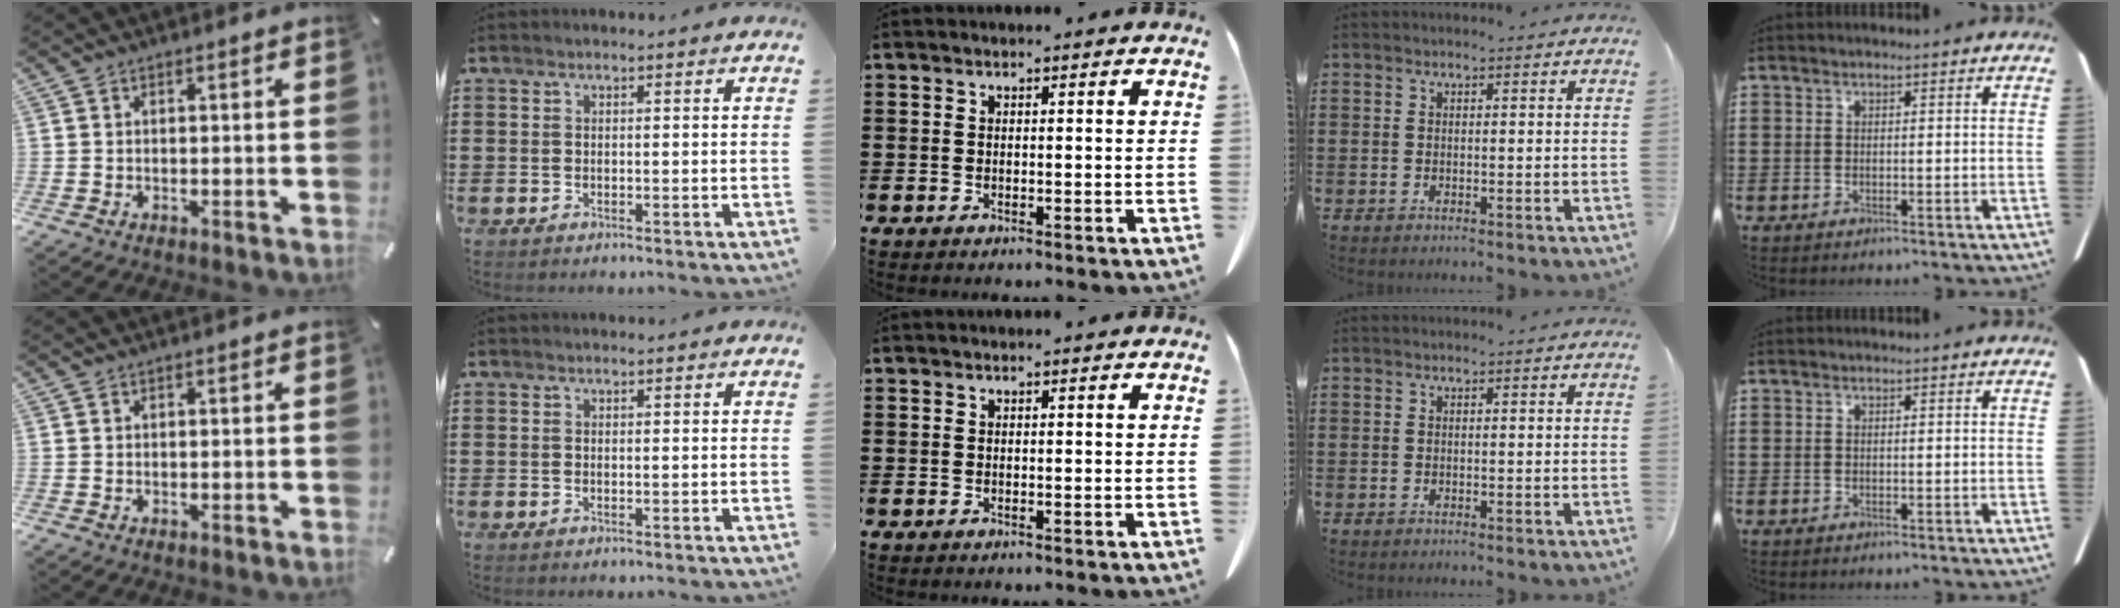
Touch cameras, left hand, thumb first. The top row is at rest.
{}